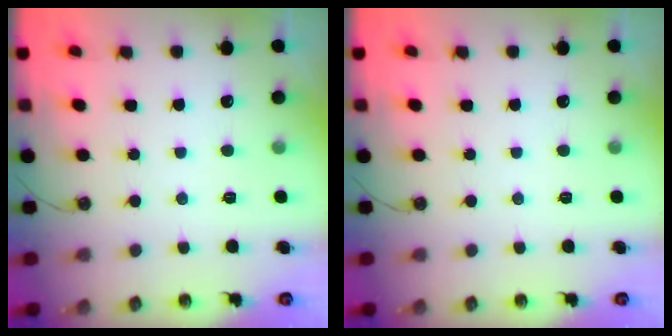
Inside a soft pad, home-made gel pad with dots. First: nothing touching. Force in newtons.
{"total": 0.0}